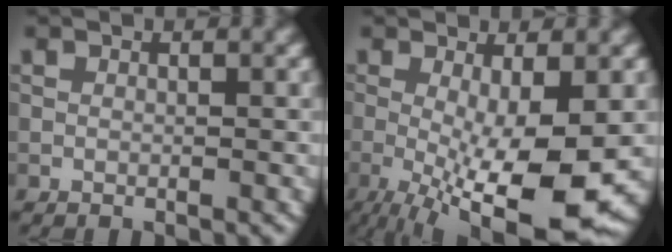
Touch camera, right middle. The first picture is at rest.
{"total": 11.1, "force": [-3.0, 2.9, 10.3], "torque": [-0.172, -0.025, -0.036]}